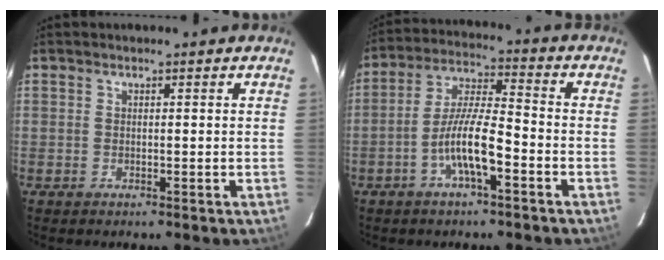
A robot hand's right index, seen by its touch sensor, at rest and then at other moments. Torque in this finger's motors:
{"motor_torque": [0.40, -0.25, 0.61, 0.12]}